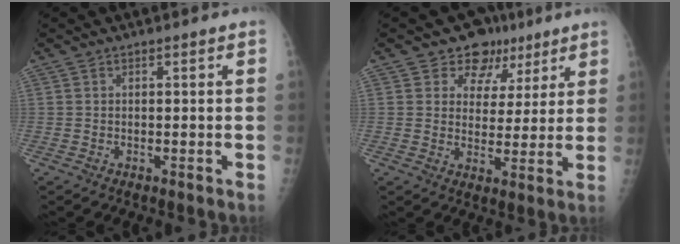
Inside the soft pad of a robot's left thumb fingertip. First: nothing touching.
{"total": 8.8, "force": [5.6, 6.6, 1.7], "torque": [0.020, -0.018, 0.080]}